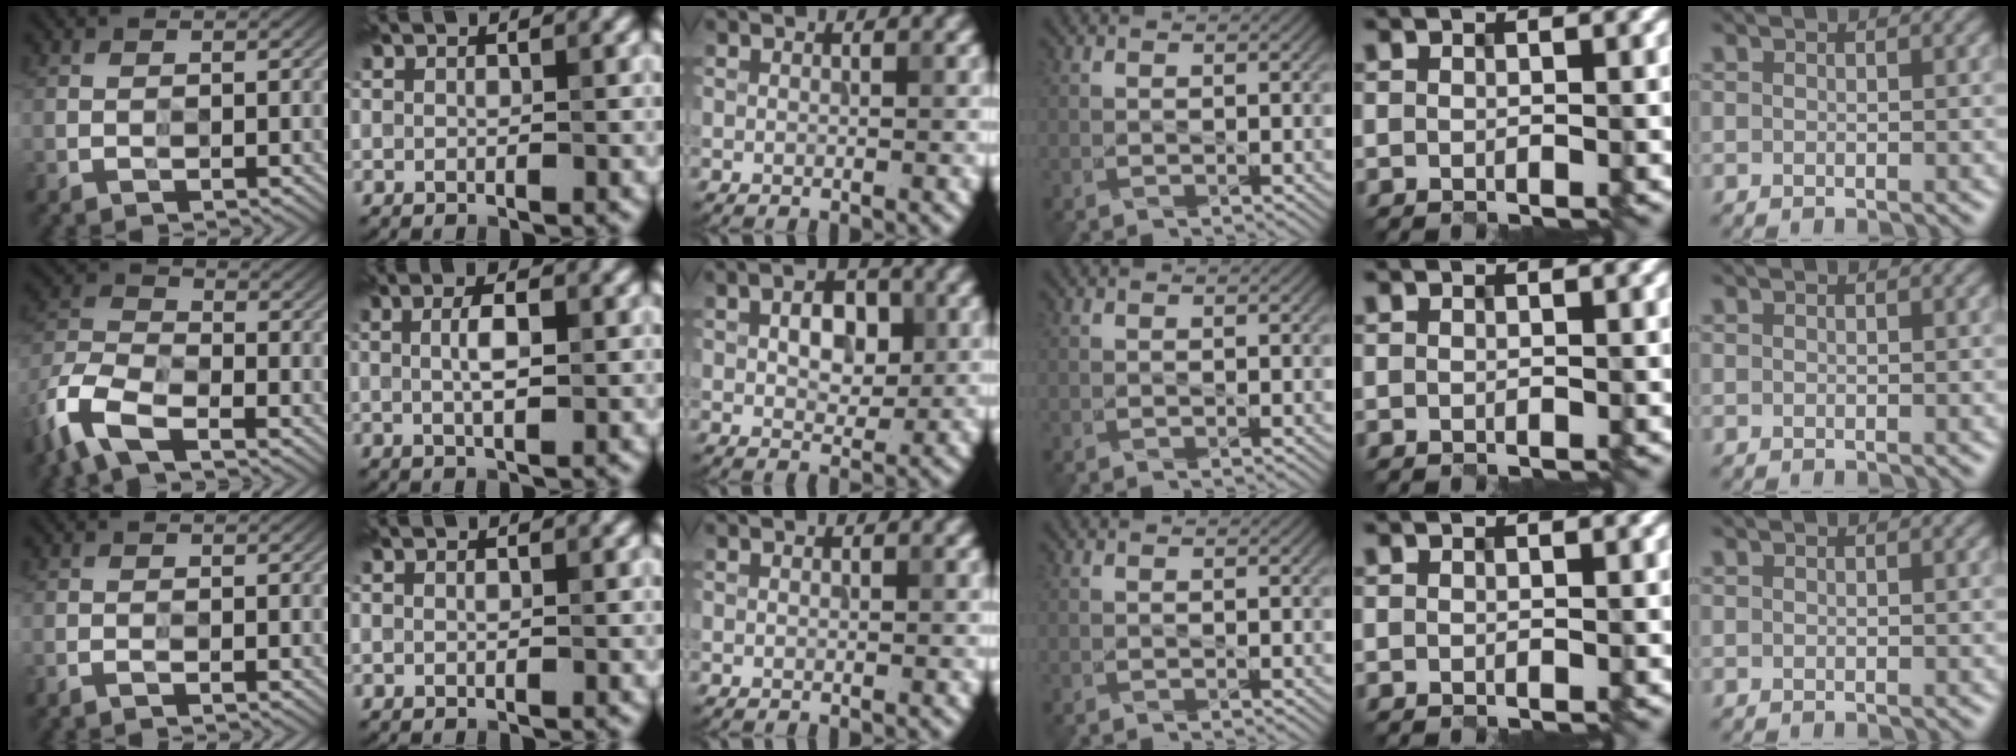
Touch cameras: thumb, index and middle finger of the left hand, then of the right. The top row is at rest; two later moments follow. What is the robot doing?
{"motion": "insert", "object": "file holder"}